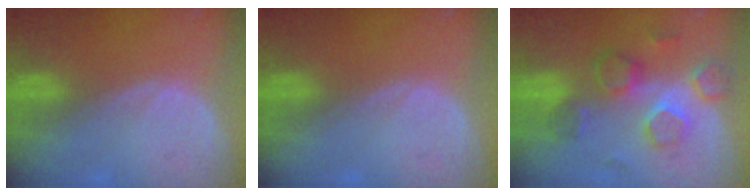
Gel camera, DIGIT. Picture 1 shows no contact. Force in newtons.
{"total": 0.0}
{"total": 8.0, "press": 7.8, "slide": 1.8}